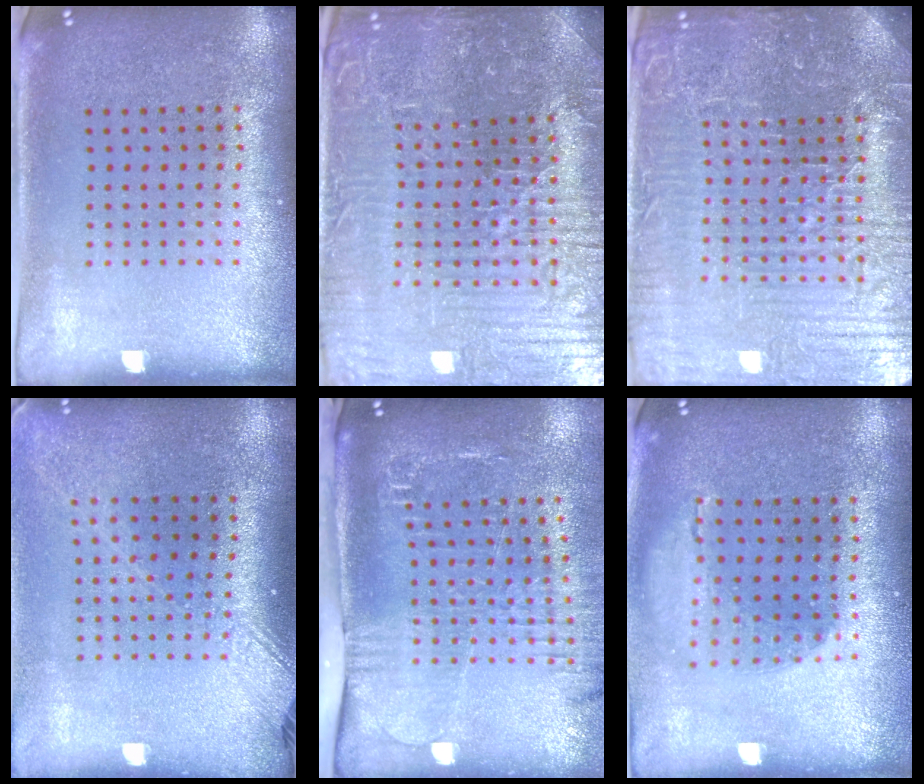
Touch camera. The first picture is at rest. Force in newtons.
{"total": 5.3, "press": 5.1, "slide": 1.3}
{"total": 6.4, "press": 5.8, "slide": 2.6}
{"total": 1.8, "press": 1.4, "slide": 1.0}
{"total": 2.6, "press": 2.0, "slide": 1.6}
{"total": 1.1, "press": 1.1, "slide": 0.2}